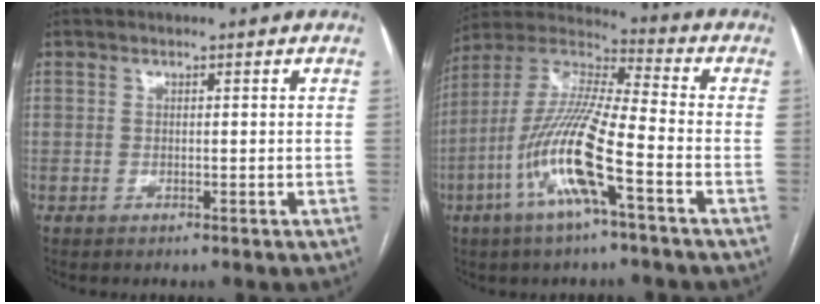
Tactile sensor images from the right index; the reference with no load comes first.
{"total": 14.9, "force": [-5.7, 1.5, 13.7], "torque": [-0.288, -0.002, -0.115]}